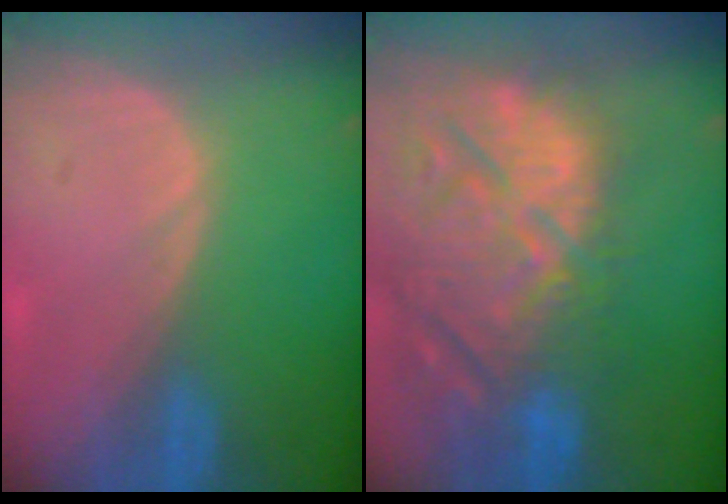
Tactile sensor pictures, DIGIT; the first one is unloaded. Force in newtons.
{"total": 15.2, "press": 12.9, "slide": 8.0}